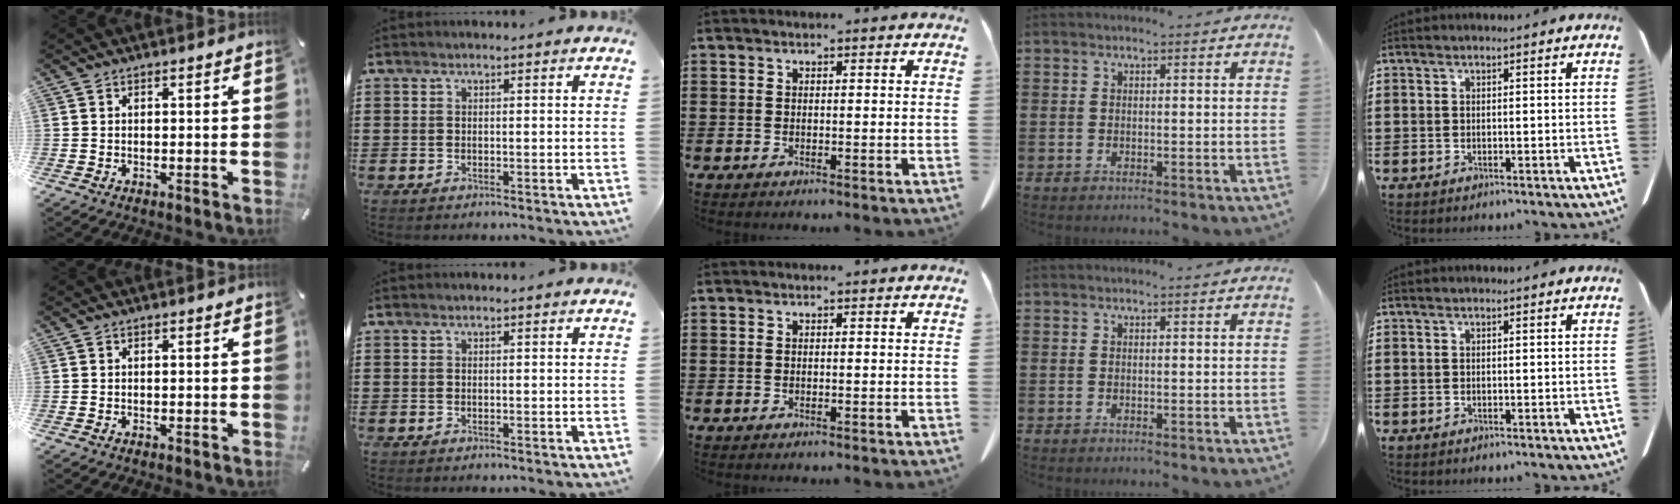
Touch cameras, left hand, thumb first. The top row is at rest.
{}